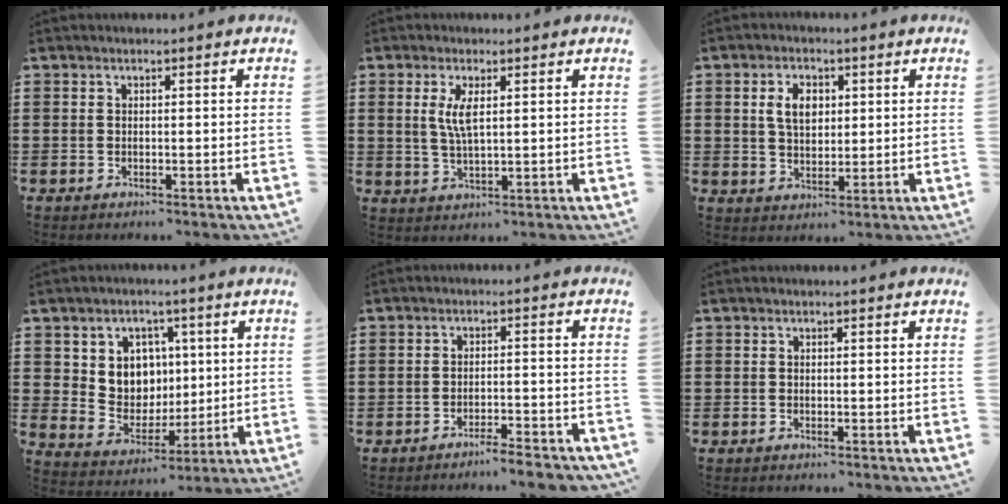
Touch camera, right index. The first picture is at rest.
{"total": 4.2, "force": [1.2, 1.1, 3.8], "torque": [-0.080, 0.003, 0.020]}
{"total": 4.9, "force": [1.3, 3.1, 3.6], "torque": [-0.072, 0.010, 0.019]}
{"total": 7.1, "force": [2.5, 6.4, 1.8], "torque": [-0.056, -0.007, 0.046]}
{"total": 3.5, "force": [-3.2, -0.3, 1.3], "torque": [-0.022, -0.004, -0.064]}
{"total": 0.0}